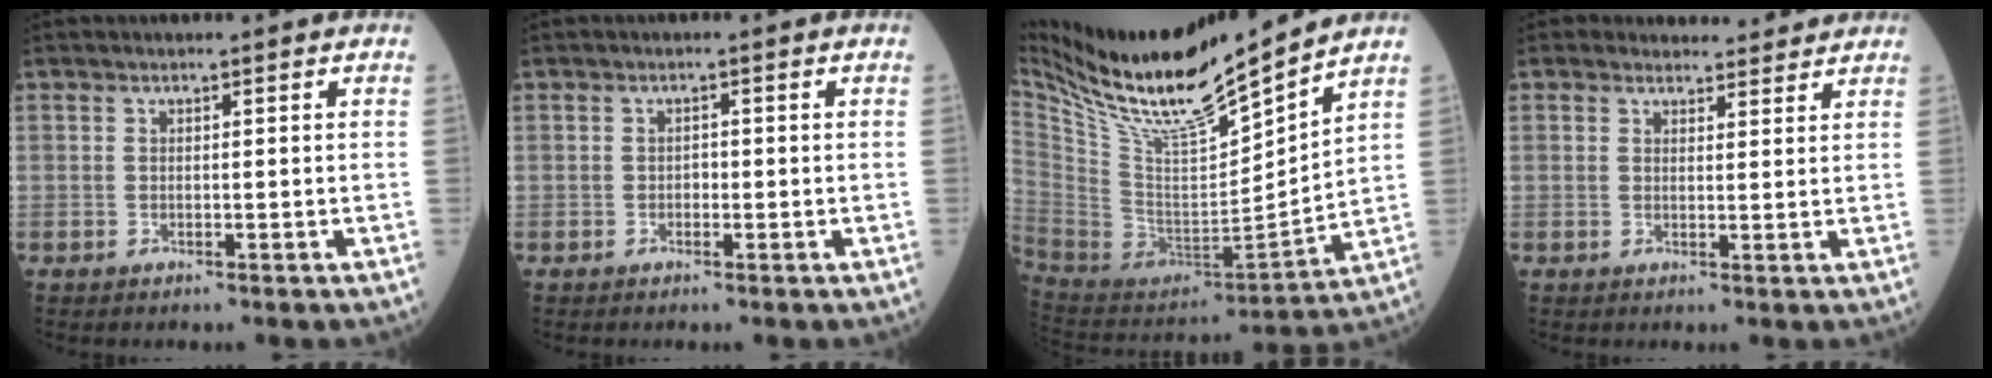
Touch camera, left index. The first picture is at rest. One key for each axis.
{"total": 0.8, "fx": -0.2, "fy": 0.6, "fz": 0.5, "tx": -0.005, "ty": 0.003, "tz": -0.007}
{"total": 20.2, "fx": 17.1, "fy": 0.7, "fz": 10.7, "tx": -0.201, "ty": -0.014, "tz": 0.321}
{"total": 4.7, "fx": 4.4, "fy": 1.7, "fz": 0.1, "tx": 0.008, "ty": 0.008, "tz": 0.049}